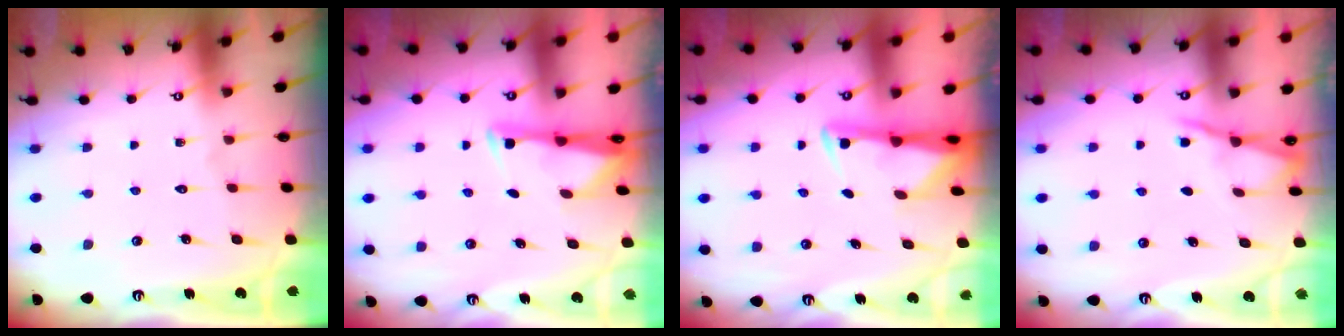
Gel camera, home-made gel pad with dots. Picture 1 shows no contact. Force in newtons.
{"total": 2.7, "press": 2.7, "slide": 0.4}
{"total": 3.1, "press": 3.0, "slide": 0.6}
{"total": 3.7, "press": 3.6, "slide": 0.4}